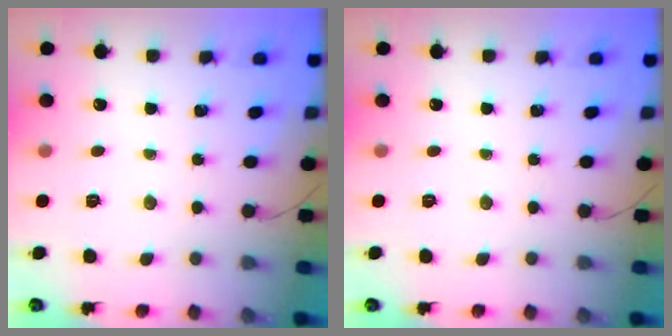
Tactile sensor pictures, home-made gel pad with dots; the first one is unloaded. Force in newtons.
{"total": 0.0}